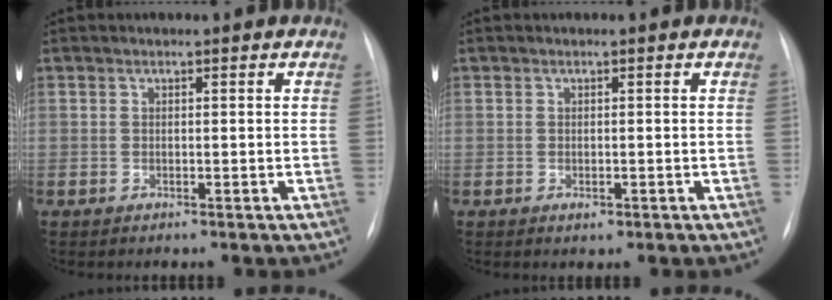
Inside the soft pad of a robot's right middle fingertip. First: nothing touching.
{"total": 1.0, "force": [-0.5, 0.5, 0.7], "torque": [-0.010, -0.002, -0.003]}